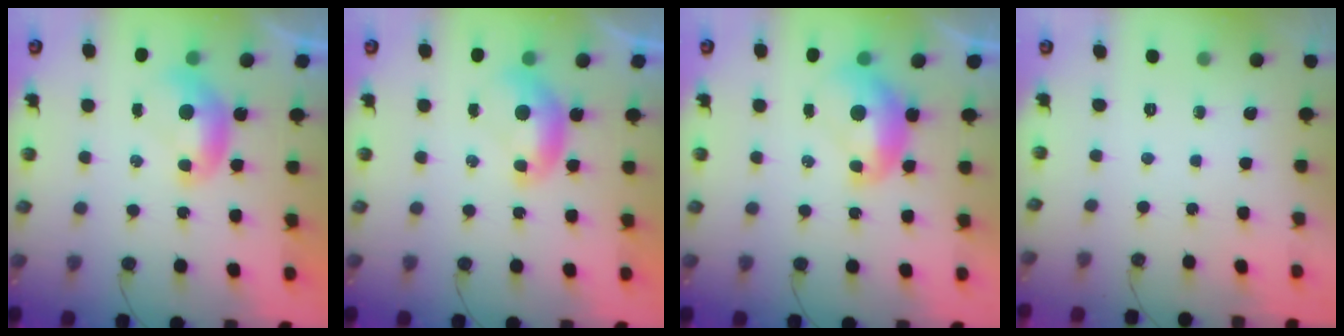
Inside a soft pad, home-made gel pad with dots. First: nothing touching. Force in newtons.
{"total": 0.0}
{"total": 2.0, "press": 2.0, "slide": 0.2}
{"total": 0.0}